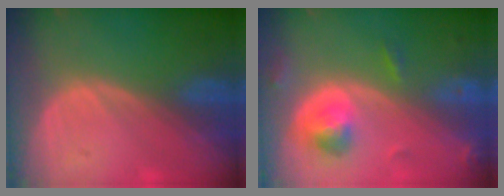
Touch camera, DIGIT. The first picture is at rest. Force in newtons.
{"total": 5.4, "press": 5.0, "slide": 2.0}